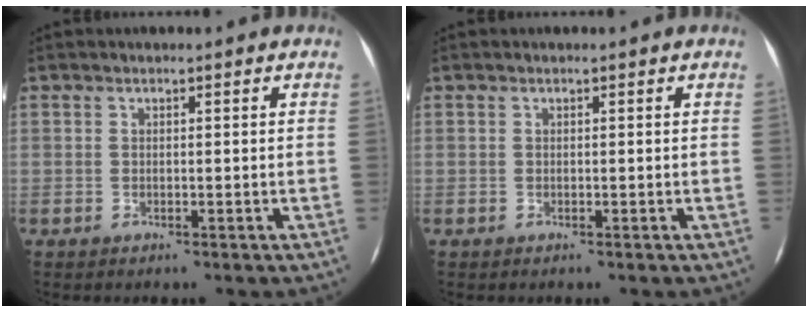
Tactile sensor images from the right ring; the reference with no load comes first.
{"total": 0.0}